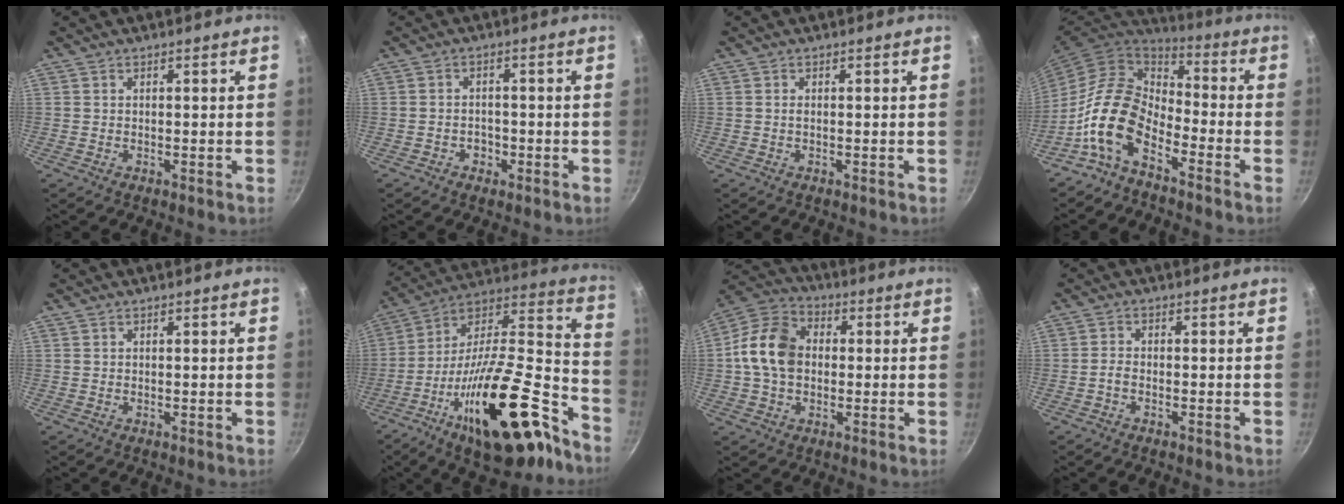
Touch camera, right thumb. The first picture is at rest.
{"total": 2.5, "force": [-1.2, 2.1, 0.9], "torque": [0.000, 0.011, -0.017]}
{"total": 0.0}
{"total": 14.0, "force": [-6.9, 8.0, 9.1], "torque": [-0.154, 0.065, -0.157]}
{"total": 0.0}
{"total": 30.3, "force": [-16.2, 11.5, 22.9], "torque": [-0.308, 0.095, -0.265]}
{"total": 12.5, "force": [0.2, 9.5, 8.2], "torque": [-0.125, 0.024, -0.017]}
{"total": 1.7, "force": [-1.0, 0.8, 1.1], "torque": [-0.029, 0.012, -0.025]}